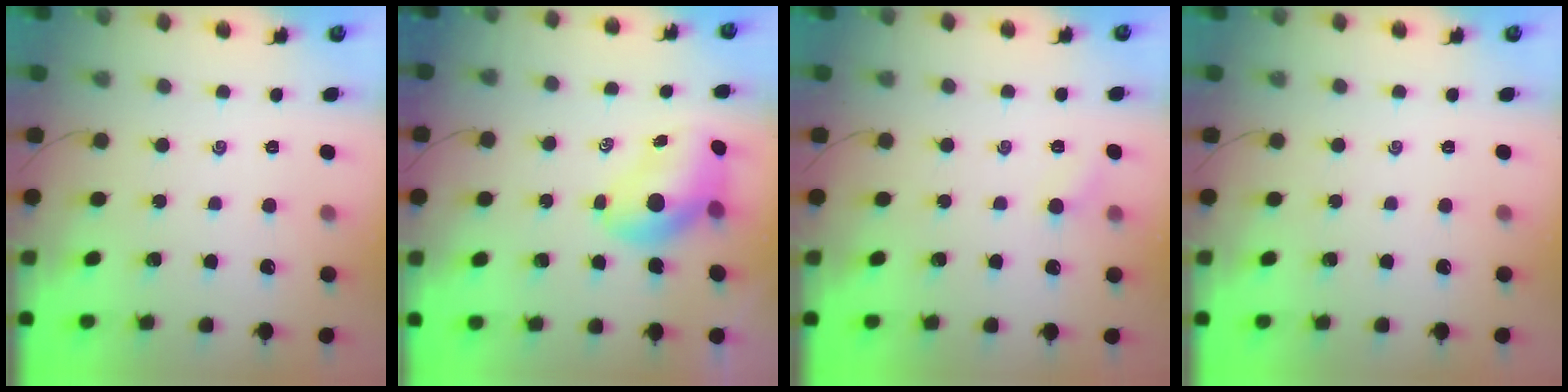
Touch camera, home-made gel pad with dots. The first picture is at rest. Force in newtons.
{"total": 7.7, "press": 7.4, "slide": 2.1}
{"total": 4.0, "press": 3.8, "slide": 1.3}
{"total": 0.0}